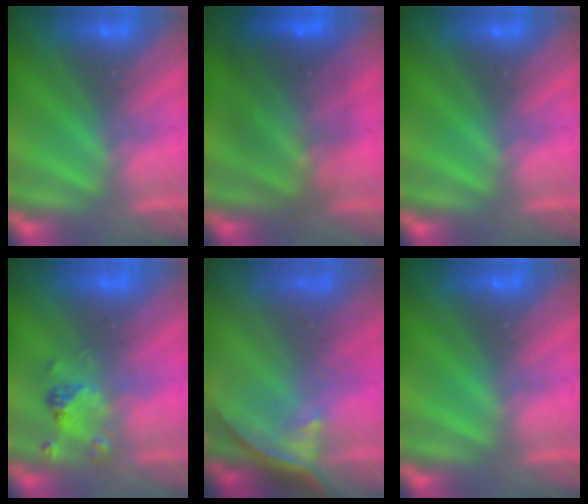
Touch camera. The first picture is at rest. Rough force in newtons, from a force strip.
{"total": 5.9}
{"total": 0.0}
{"total": 2.4}
{"total": 7.7}
{"total": 0.0}